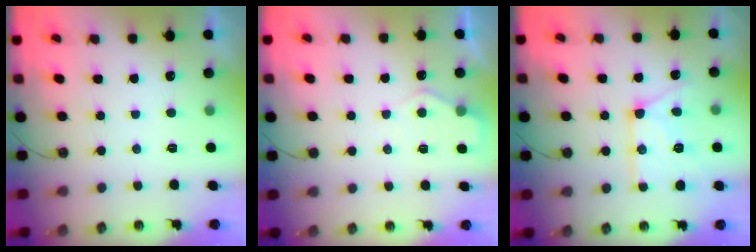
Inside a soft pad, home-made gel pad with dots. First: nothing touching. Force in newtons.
{"total": 5.2, "press": 5.2, "slide": 0.4}
{"total": 13.8, "press": 13.8, "slide": 0.9}